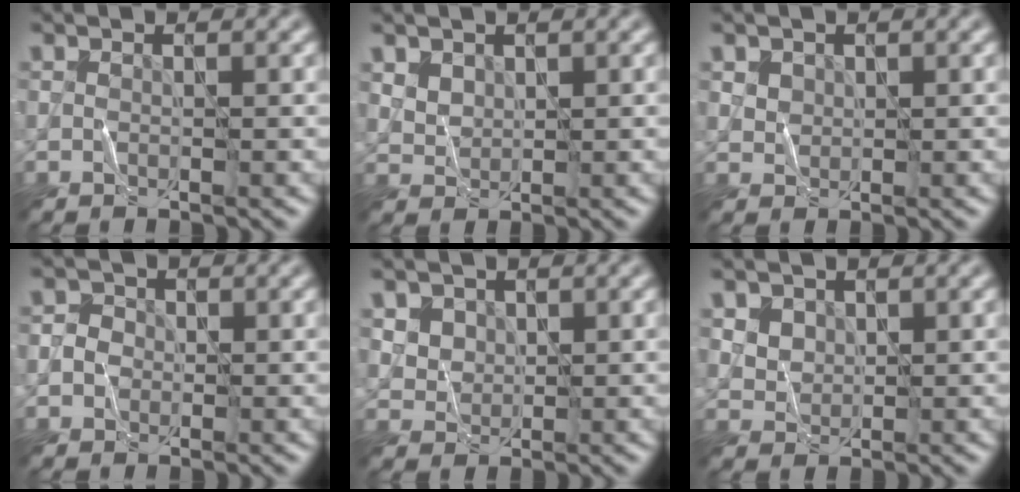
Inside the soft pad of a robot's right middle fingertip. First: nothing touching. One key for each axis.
{"total": 2.2, "fx": 1.3, "fy": 1.5, "fz": 0.9, "tx": -0.026, "ty": -0.008, "tz": 0.039}
{"total": 1.9, "fx": 1.0, "fy": 1.4, "fz": 0.6, "tx": -0.017, "ty": -0.005, "tz": 0.033}
{"total": 2.0, "fx": -0.1, "fy": 1.9, "fz": 0.7, "tx": 0.010, "ty": 0.005, "tz": -0.014}
{"total": 4.3, "fx": 2.3, "fy": 3.2, "fz": 1.7, "tx": -0.055, "ty": 0.002, "tz": 0.052}
{"total": 3.7, "fx": 2.1, "fy": 2.6, "fz": 1.6, "tx": -0.054, "ty": 0.000, "tz": 0.052}